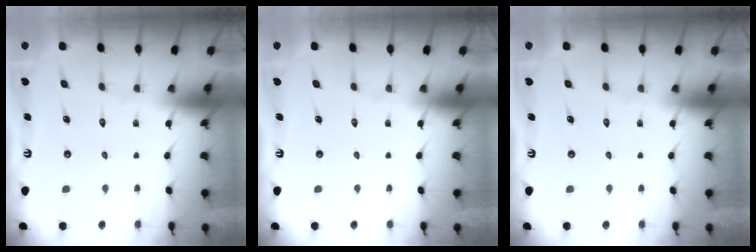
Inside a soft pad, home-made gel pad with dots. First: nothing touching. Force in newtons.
{"total": 0.0}
{"total": 0.0}